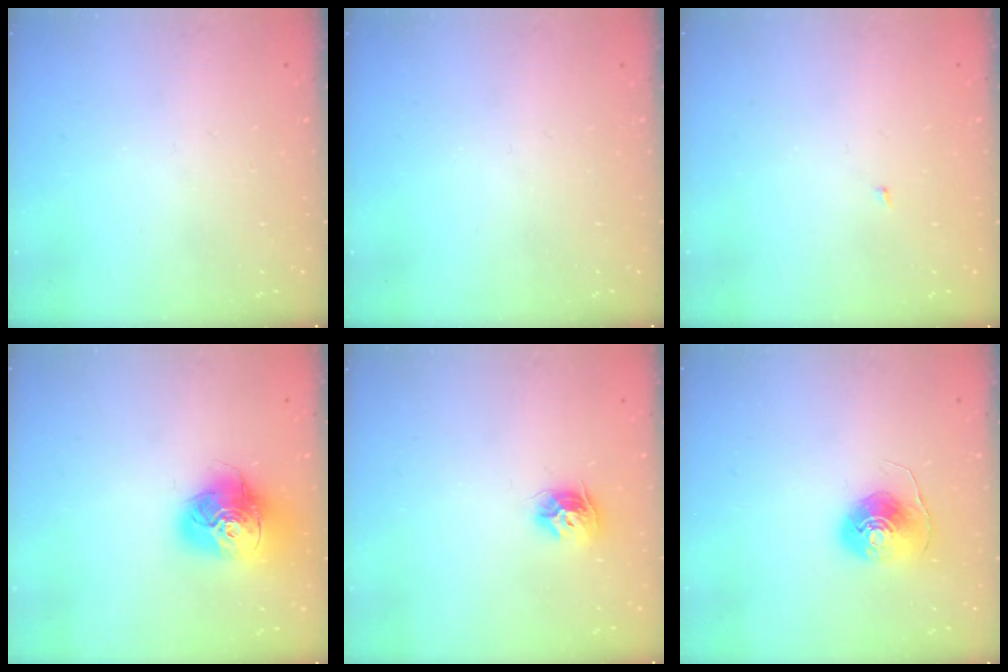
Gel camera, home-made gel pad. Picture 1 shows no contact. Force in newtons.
{"total": 0.0}
{"total": 1.4, "press": 1.3, "slide": 0.1}
{"total": 16.4, "press": 16.4, "slide": 1.7}
{"total": 9.3, "press": 9.3, "slide": 0.2}
{"total": 8.5, "press": 8.4, "slide": 0.3}